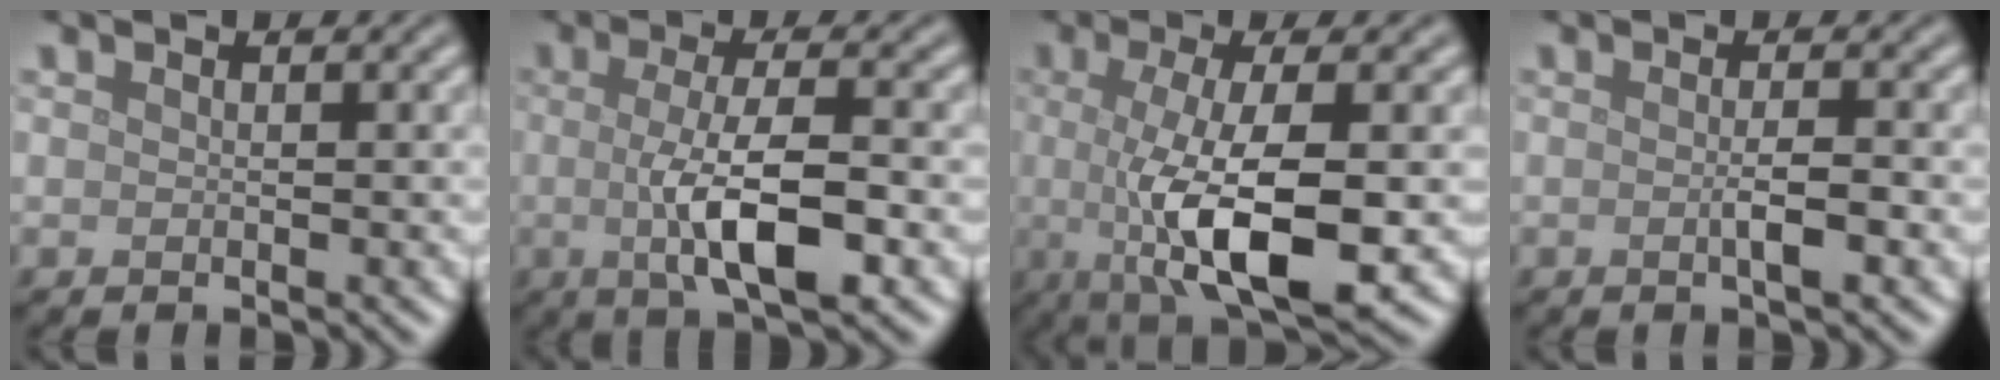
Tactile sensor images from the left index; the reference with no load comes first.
{"total": 6.5, "force": [-0.9, 1.8, 6.2], "torque": [-0.107, -0.004, -0.017]}
{"total": 8.8, "force": [-1.1, 2.5, 8.3], "torque": [-0.144, -0.013, -0.016]}
{"total": 1.9, "force": [-0.3, 0.2, 1.8], "torque": [-0.032, -0.001, -0.008]}